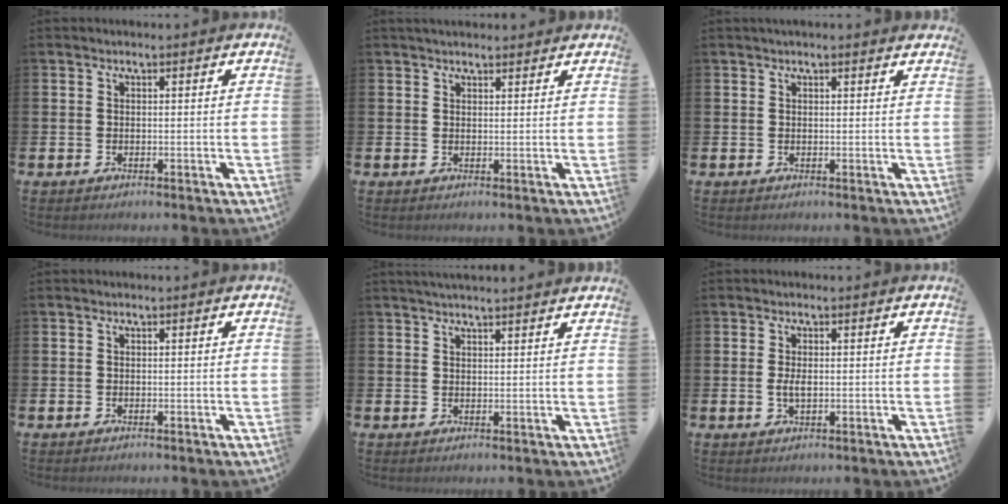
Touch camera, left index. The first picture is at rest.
{"total": 2.1, "force": [2.0, 0.6, 0.3], "torque": [0.003, -0.005, 0.033]}
{"total": 1.0, "force": [1.0, 0.0, 0.3], "torque": [0.005, -0.004, 0.015]}
{"total": 0.0}
{"total": 2.5, "force": [2.5, -0.1, 0.3], "torque": [-0.006, -0.009, 0.044]}
{"total": 2.0, "force": [0.0, 0.9, 1.8], "torque": [-0.033, 0.001, -0.002]}